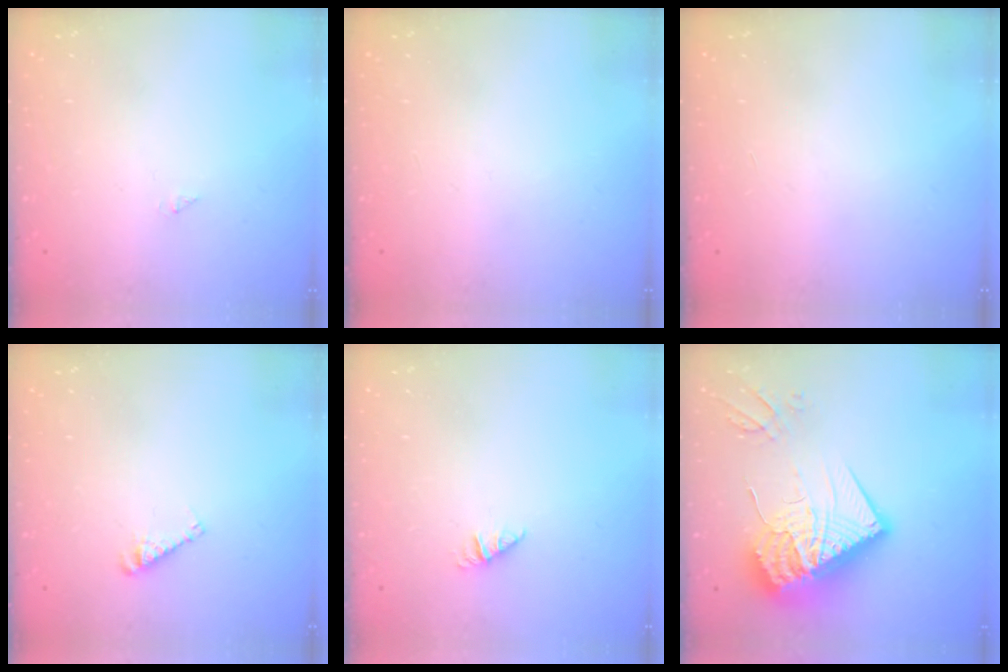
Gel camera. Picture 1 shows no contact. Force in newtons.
{"total": 0.0}
{"total": 0.0}
{"total": 4.3, "press": 4.3, "slide": 0.3}
{"total": 0.6, "press": 0.6, "slide": 0.1}
{"total": 23.9, "press": 23.8, "slide": 2.2}